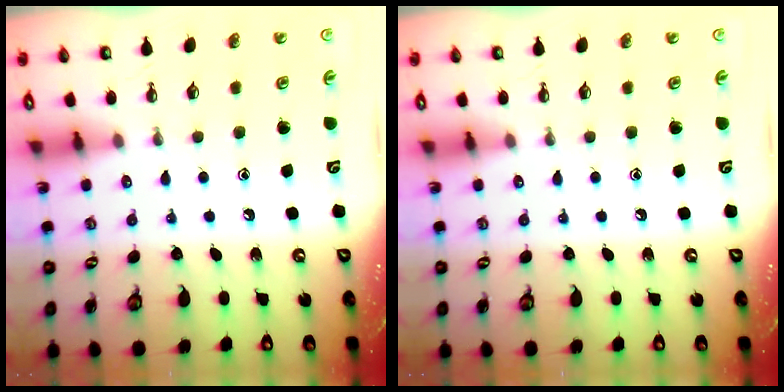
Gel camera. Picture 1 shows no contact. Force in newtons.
{"total": 0.0}